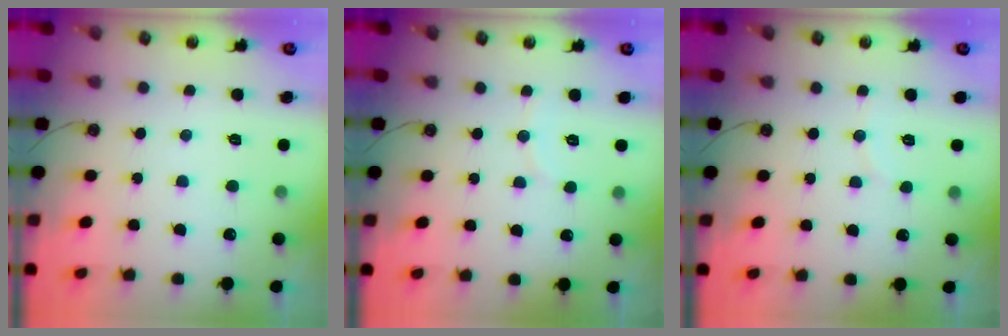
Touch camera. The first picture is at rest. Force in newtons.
{"total": 3.7, "press": 3.6, "slide": 0.4}
{"total": 2.3, "press": 2.3, "slide": 0.2}